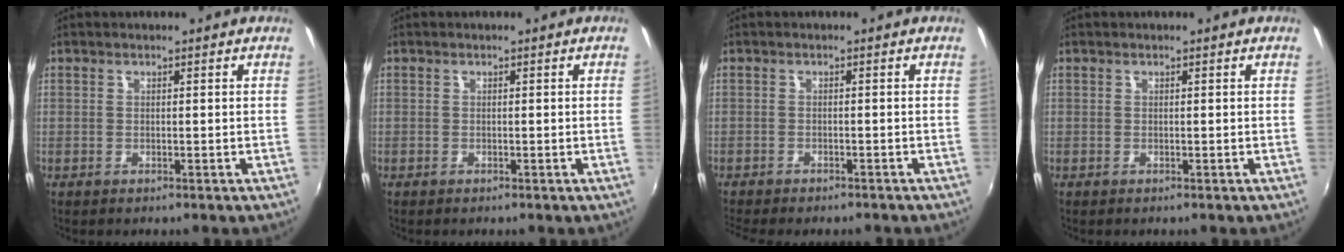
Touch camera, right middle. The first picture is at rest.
{"total": 0.0}
{"total": 5.7, "force": [-5.0, 1.3, 2.3], "torque": [-0.059, -0.022, -0.079]}
{"total": 0.0}